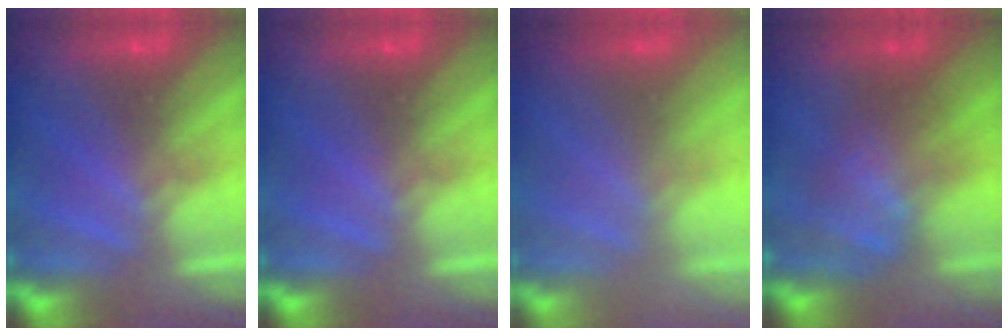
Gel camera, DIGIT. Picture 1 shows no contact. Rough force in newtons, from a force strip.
{"total": 0.0}
{"total": 2.9}
{"total": 3.9}